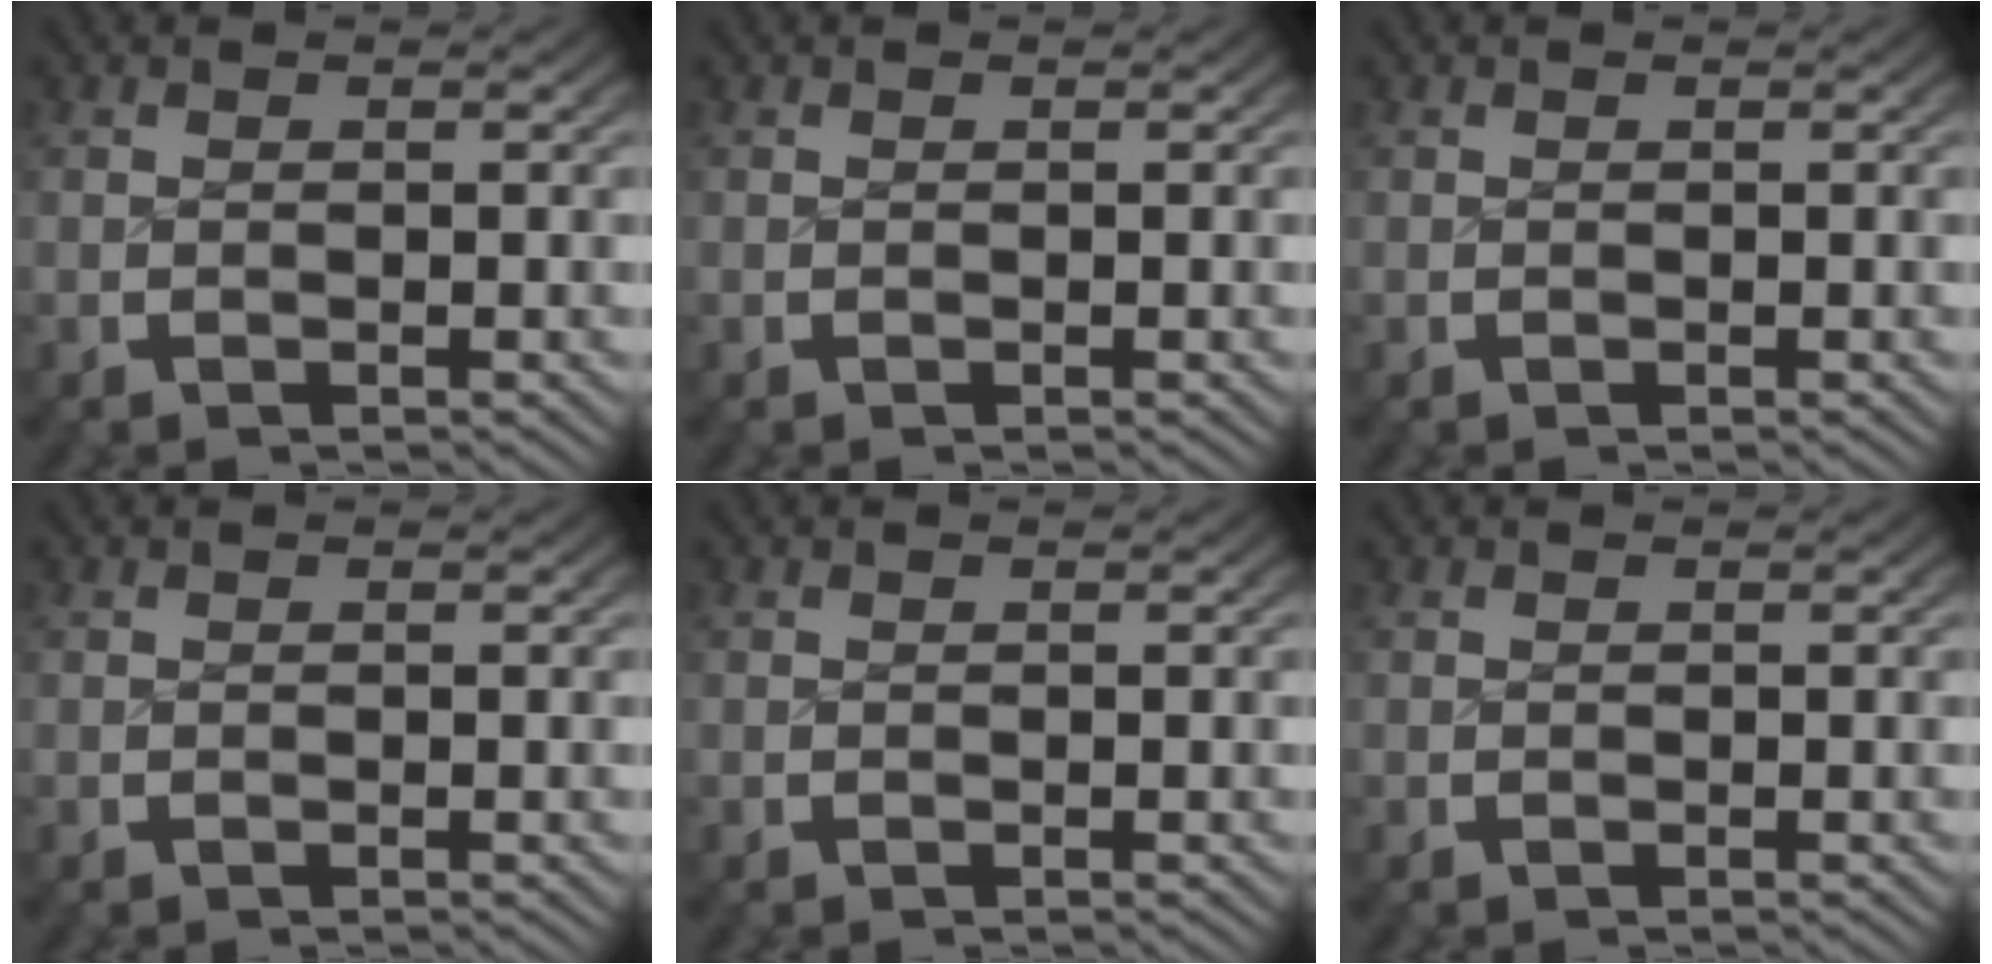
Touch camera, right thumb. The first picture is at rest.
{"total": 0.0}
{"total": 0.0}
{"total": 0.0}
{"total": 0.0}
{"total": 0.0}